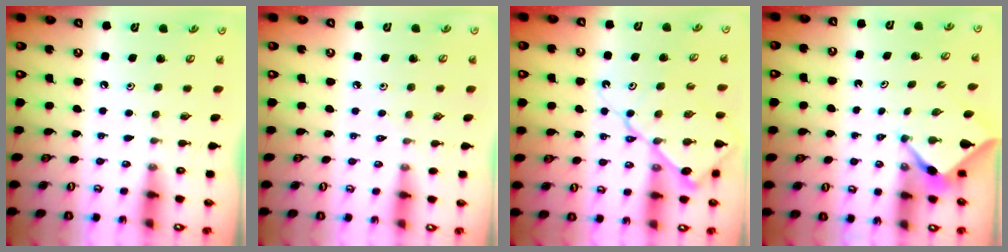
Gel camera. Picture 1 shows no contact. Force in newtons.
{"total": 2.1, "press": 2.1, "slide": 0.4}
{"total": 14.3, "press": 14.2, "slide": 1.6}
{"total": 3.2, "press": 3.2, "slide": 0.4}